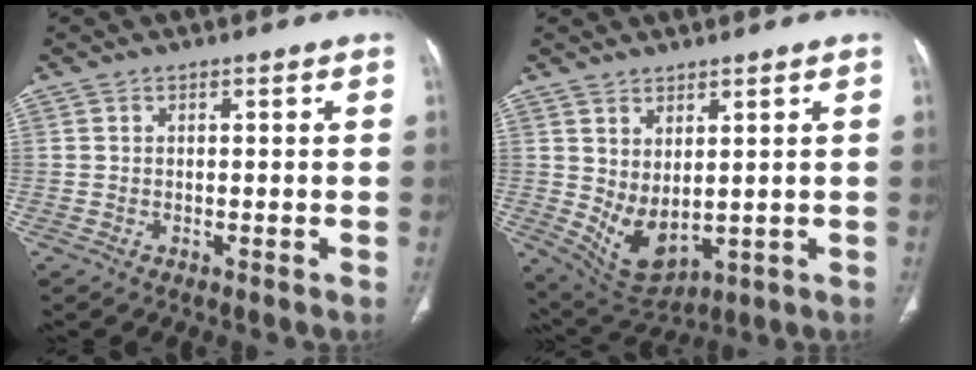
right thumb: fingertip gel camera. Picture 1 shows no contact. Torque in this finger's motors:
{"motor_torque": [-0.52, 0.80, 0.53, 0.72, 0.26]}